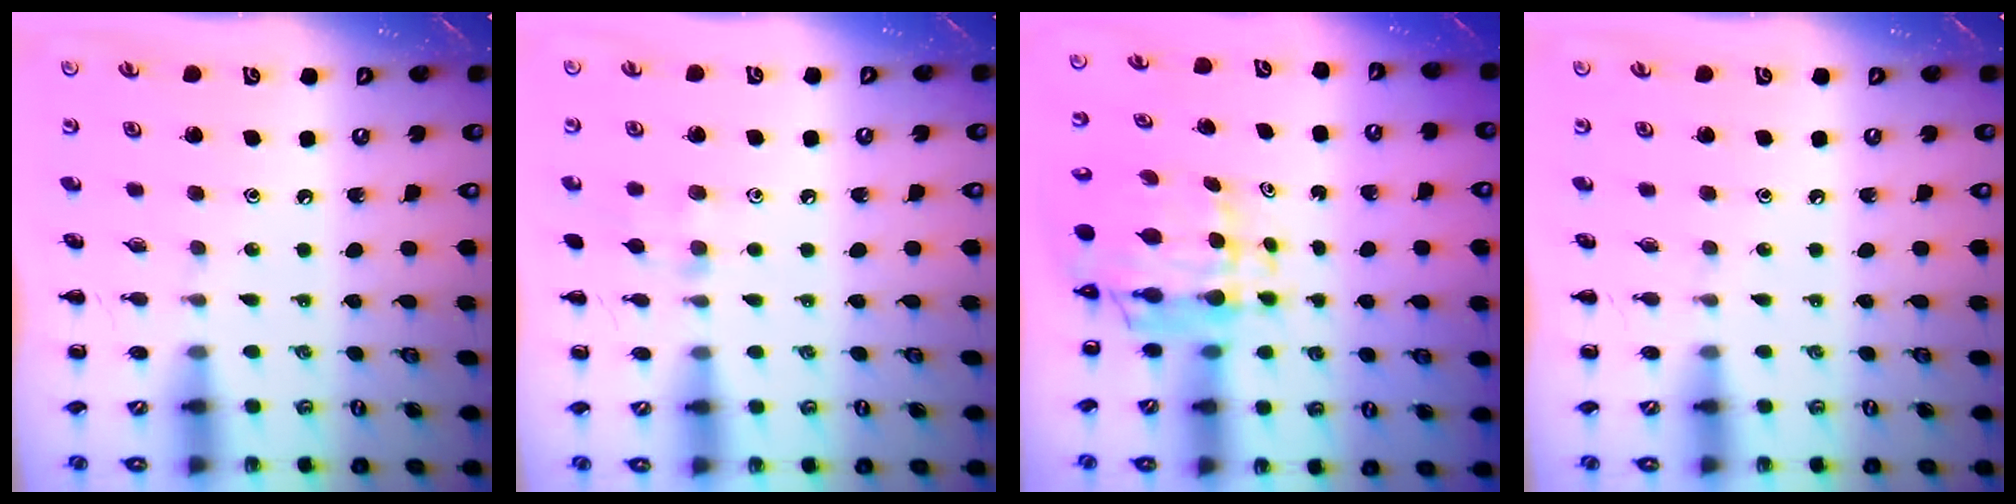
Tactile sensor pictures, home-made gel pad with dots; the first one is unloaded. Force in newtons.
{"total": 6.5, "press": 6.2, "slide": 2.0}
{"total": 7.5, "press": 7.0, "slide": 2.7}
{"total": 0.0}